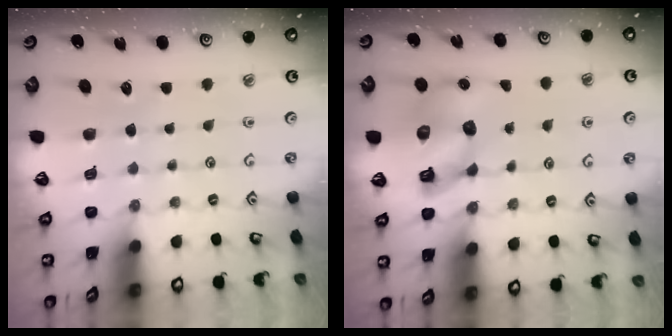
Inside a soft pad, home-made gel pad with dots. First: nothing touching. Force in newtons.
{"total": 11.2, "press": 11.1, "slide": 1.7}